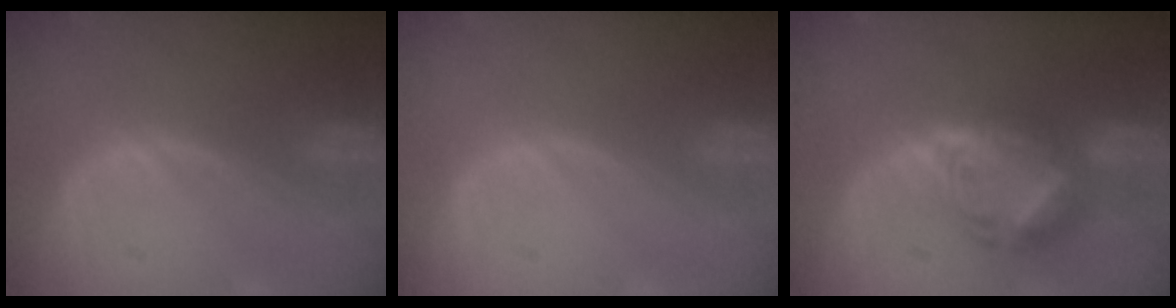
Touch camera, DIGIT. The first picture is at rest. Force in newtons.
{"total": 0.0}
{"total": 8.1, "press": 6.9, "slide": 4.1}